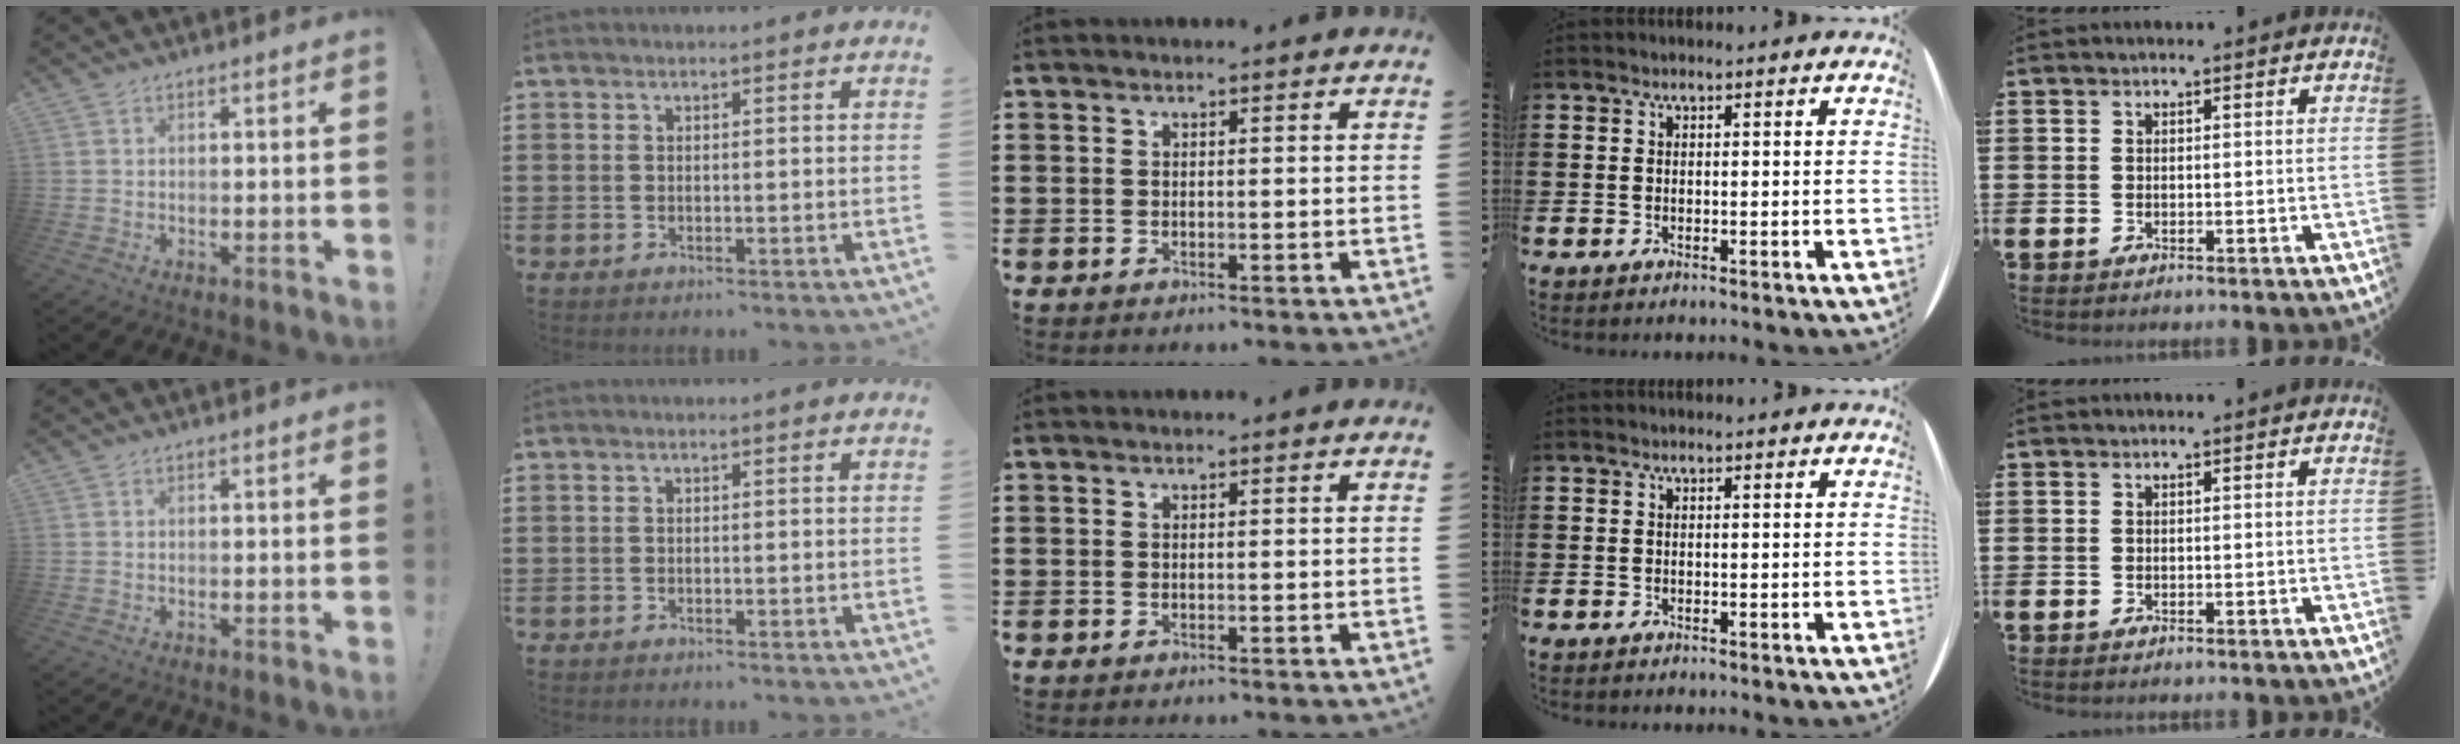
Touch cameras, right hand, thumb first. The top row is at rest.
{}